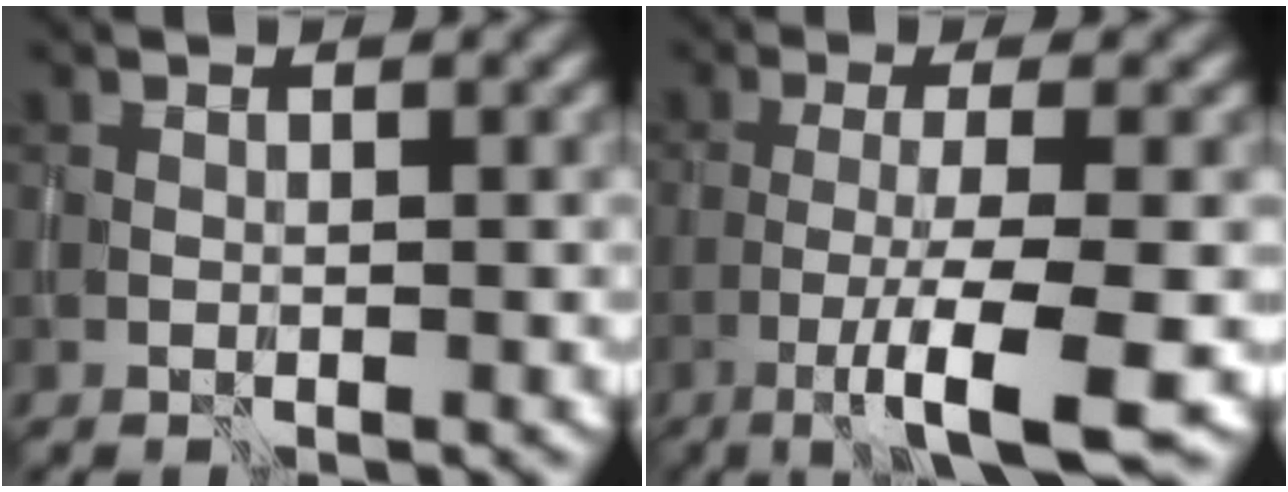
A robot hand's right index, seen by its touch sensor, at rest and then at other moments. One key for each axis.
{"total": 7.5, "fx": -3.3, "fy": 1.1, "fz": 6.6, "tx": -0.092, "ty": 0.002, "tz": -0.068}